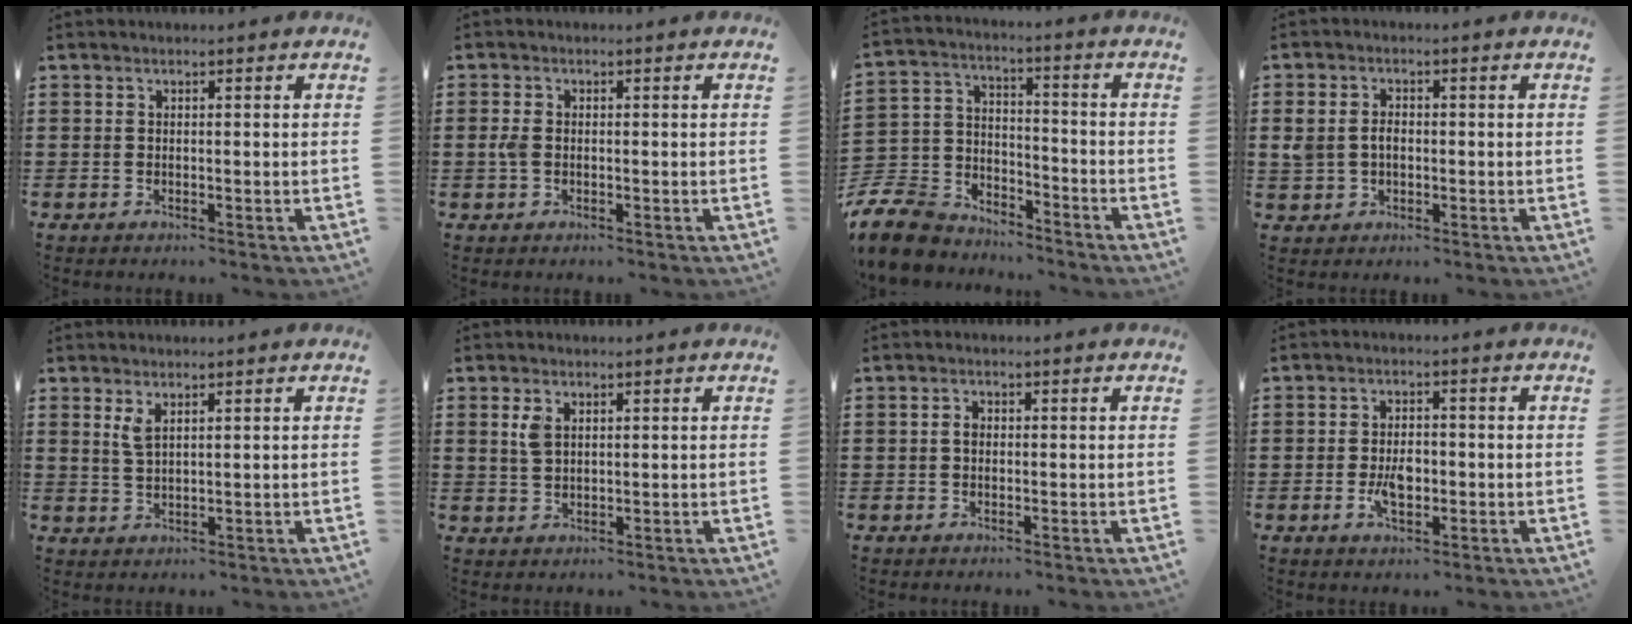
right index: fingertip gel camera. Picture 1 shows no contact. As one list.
[{"total": 1.8, "force": [-0.1, 1.2, 1.4], "torque": [-0.042, 0.000, -0.008]}, {"total": 9.3, "force": [-8.5, 3.3, 1.8], "torque": [-0.070, 0.014, -0.175]}, {"total": 2.8, "force": [-0.1, 2.2, 1.7], "torque": [-0.044, 0.007, -0.006]}, {"total": 2.6, "force": [1.4, 0.9, 2.0], "torque": [-0.043, 0.003, 0.025]}, {"total": 2.5, "force": [1.0, 1.4, 1.9], "torque": [-0.043, 0.005, 0.017]}, {"total": 1.4, "force": [-0.1, 0.8, 1.1], "torque": [-0.021, 0.004, -0.002]}, {"total": 4.2, "force": [-0.9, 2.4, 3.3], "torque": [-0.066, 0.004, -0.017]}]